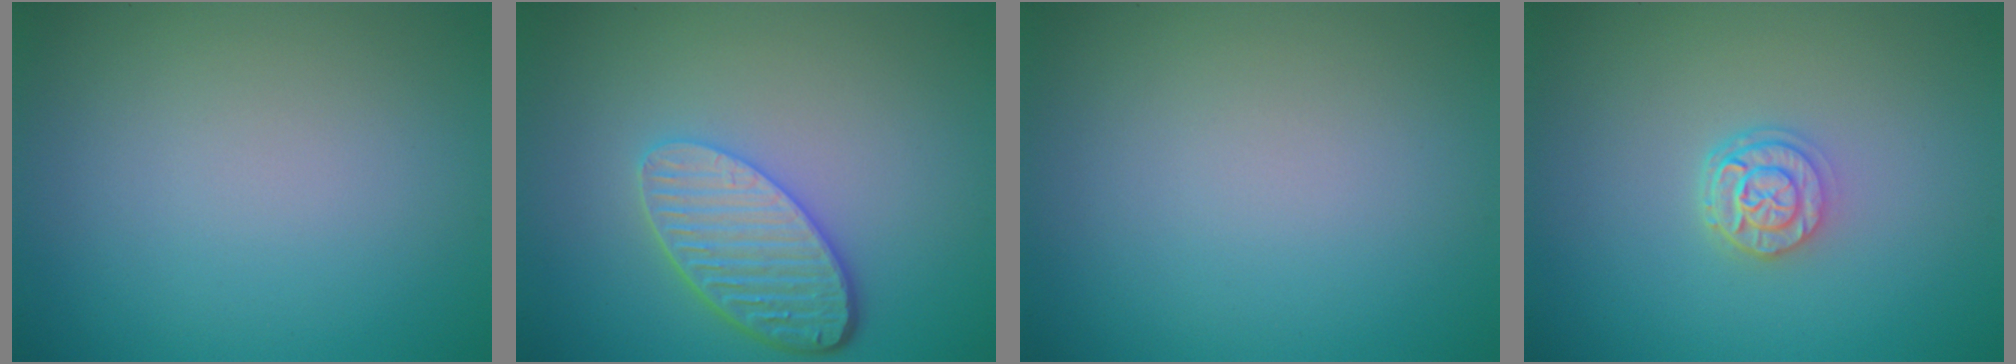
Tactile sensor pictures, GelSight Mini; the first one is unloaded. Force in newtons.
{"total": 4.8, "press": 3.9, "slide": 2.8}
{"total": 0.0}
{"total": 2.7, "press": 2.1, "slide": 1.7}